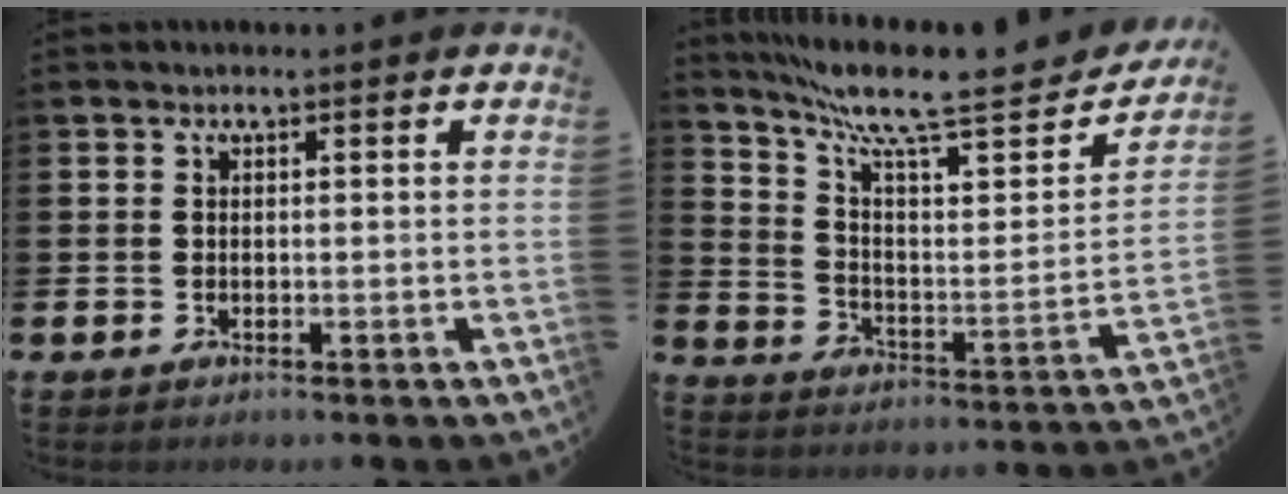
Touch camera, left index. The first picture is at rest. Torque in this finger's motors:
{"motor_torque": [1.07, -1.07, 0.15, 0.11]}